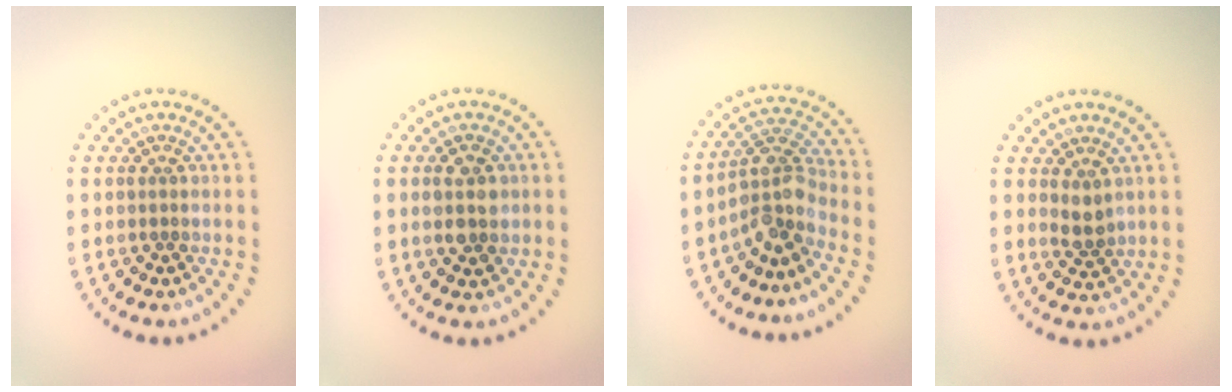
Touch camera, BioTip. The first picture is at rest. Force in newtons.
{"total": 2.5, "press": 2.4, "slide": 0.5}
{"total": 3.8, "press": 2.8, "slide": 2.5}
{"total": 1.6, "press": 1.4, "slide": 0.7}